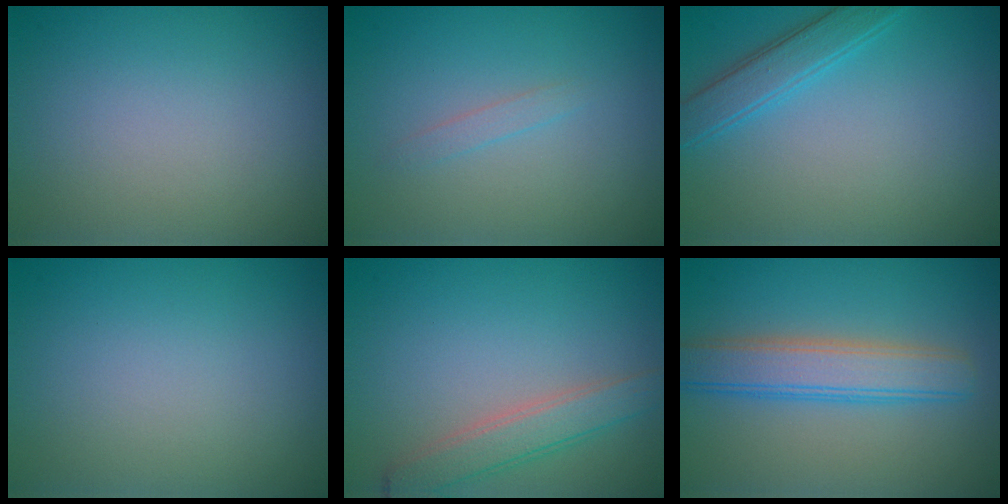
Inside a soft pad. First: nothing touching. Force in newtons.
{"total": 0.8, "press": 0.8, "slide": 0.1}
{"total": 2.8, "press": 2.8, "slide": 0.2}
{"total": 0.0}
{"total": 2.9, "press": 2.9, "slide": 0.1}
{"total": 4.7, "press": 4.7, "slide": 0.1}